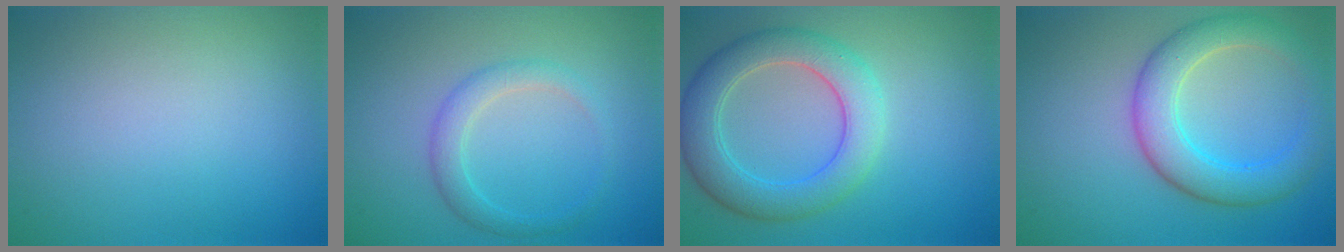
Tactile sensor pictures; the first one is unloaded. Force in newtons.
{"total": 2.2, "press": 2.2, "slide": 0.1}
{"total": 5.7, "press": 5.7, "slide": 0.2}
{"total": 5.6, "press": 5.6, "slide": 0.3}